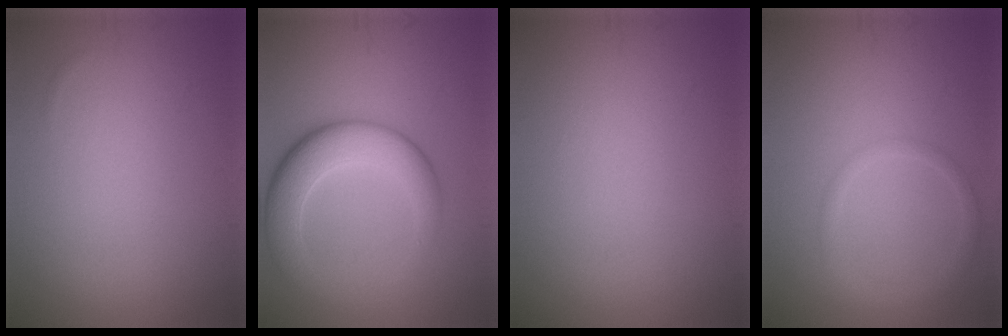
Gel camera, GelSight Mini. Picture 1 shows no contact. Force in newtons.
{"total": 6.3, "press": 6.3, "slide": 0.2}
{"total": 0.0}
{"total": 1.7, "press": 1.7, "slide": 0.1}